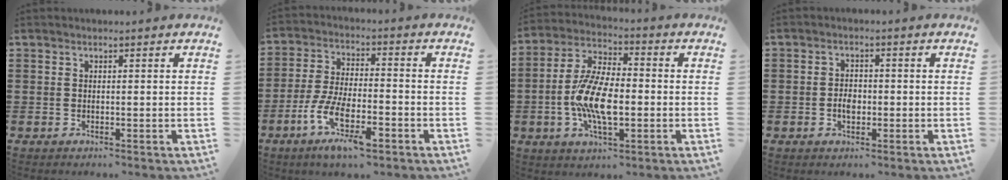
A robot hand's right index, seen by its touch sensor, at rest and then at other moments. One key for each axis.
{"total": 10.3, "fx": -5.2, "fy": 3.2, "fz": 8.4, "tx": -0.182, "ty": -0.004, "tz": -0.096}
{"total": 10.0, "fx": -2.0, "fy": 4.3, "fz": 8.8, "tx": -0.196, "ty": -0.008, "tz": -0.040}
{"total": 2.6, "fx": -0.6, "fy": 1.6, "fz": 2.0, "tx": -0.030, "ty": -0.001, "tz": -0.012}